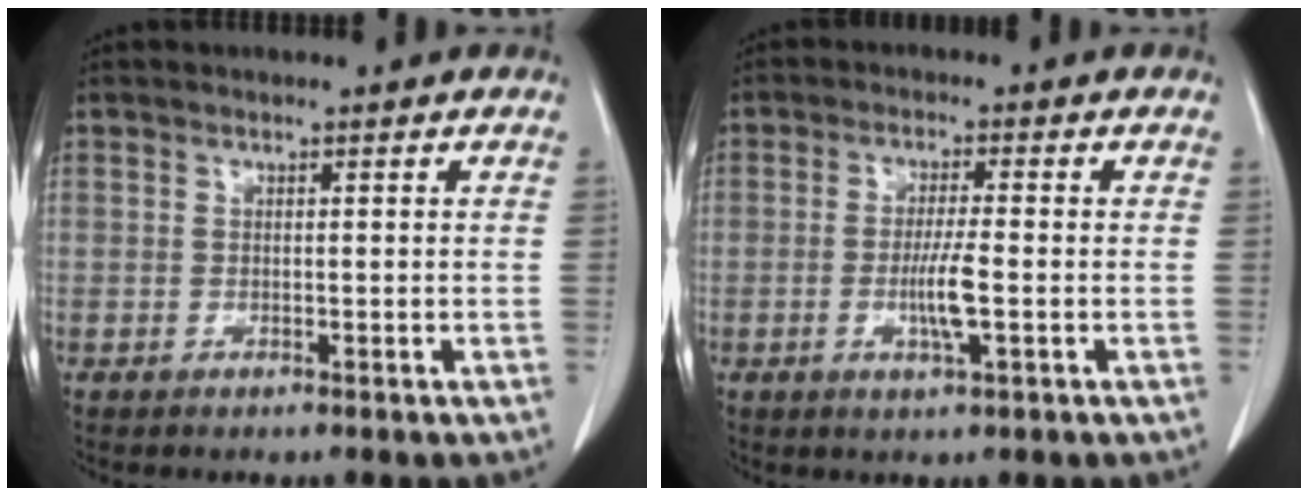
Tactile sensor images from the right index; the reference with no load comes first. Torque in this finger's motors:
{"motor_torque": [1.02, -0.15, 0.51, 0.13]}